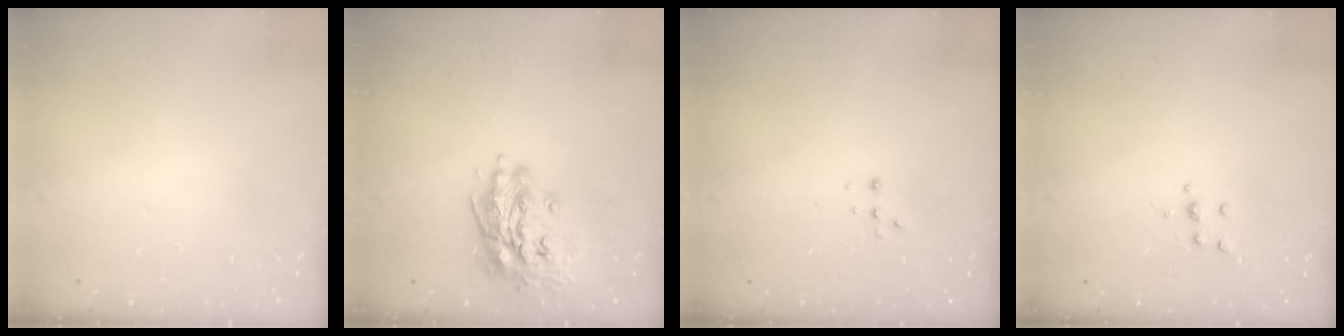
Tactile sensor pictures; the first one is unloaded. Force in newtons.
{"total": 14.8, "press": 14.6, "slide": 2.5}
{"total": 2.2, "press": 2.2, "slide": 0.5}
{"total": 4.0, "press": 3.9, "slide": 0.9}